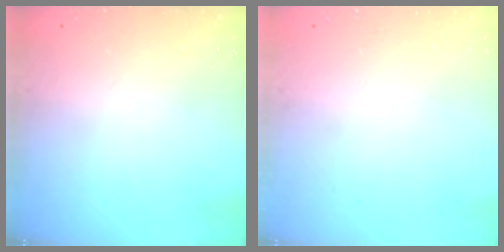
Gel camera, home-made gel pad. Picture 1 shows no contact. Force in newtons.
{"total": 0.0}